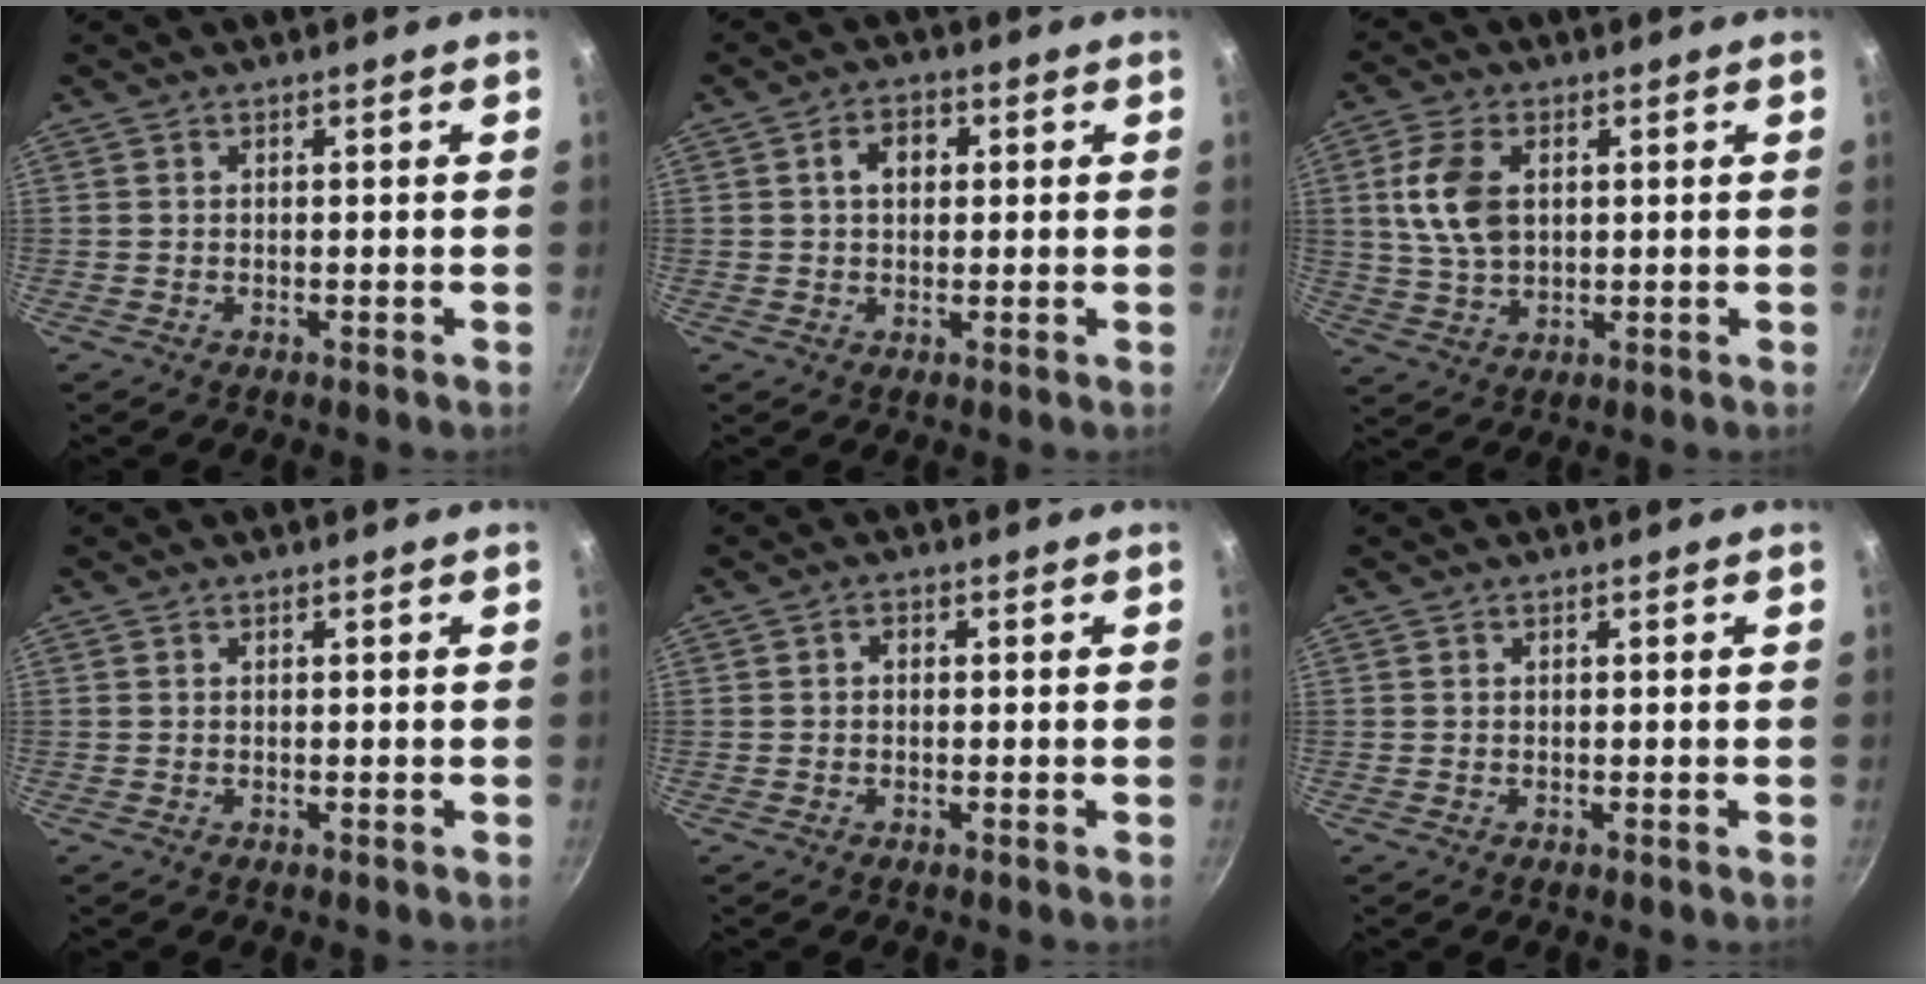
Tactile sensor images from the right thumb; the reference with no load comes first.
{"total": 4.8, "force": [0.9, 3.5, 3.2], "torque": [-0.031, 0.009, 0.010]}
{"total": 9.6, "force": [2.0, 6.0, 7.2], "torque": [-0.132, -0.004, 0.039]}
{"total": 0.0}
{"total": 1.4, "force": [0.0, 1.1, 0.9], "torque": [-0.014, 0.005, -0.002]}
{"total": 0.0}